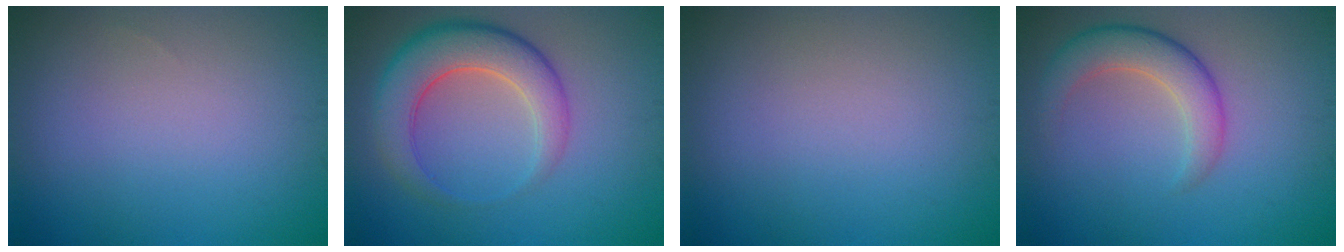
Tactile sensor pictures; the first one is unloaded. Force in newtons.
{"total": 6.3, "press": 6.2, "slide": 0.2}
{"total": 0.0}
{"total": 4.1, "press": 4.1, "slide": 0.2}